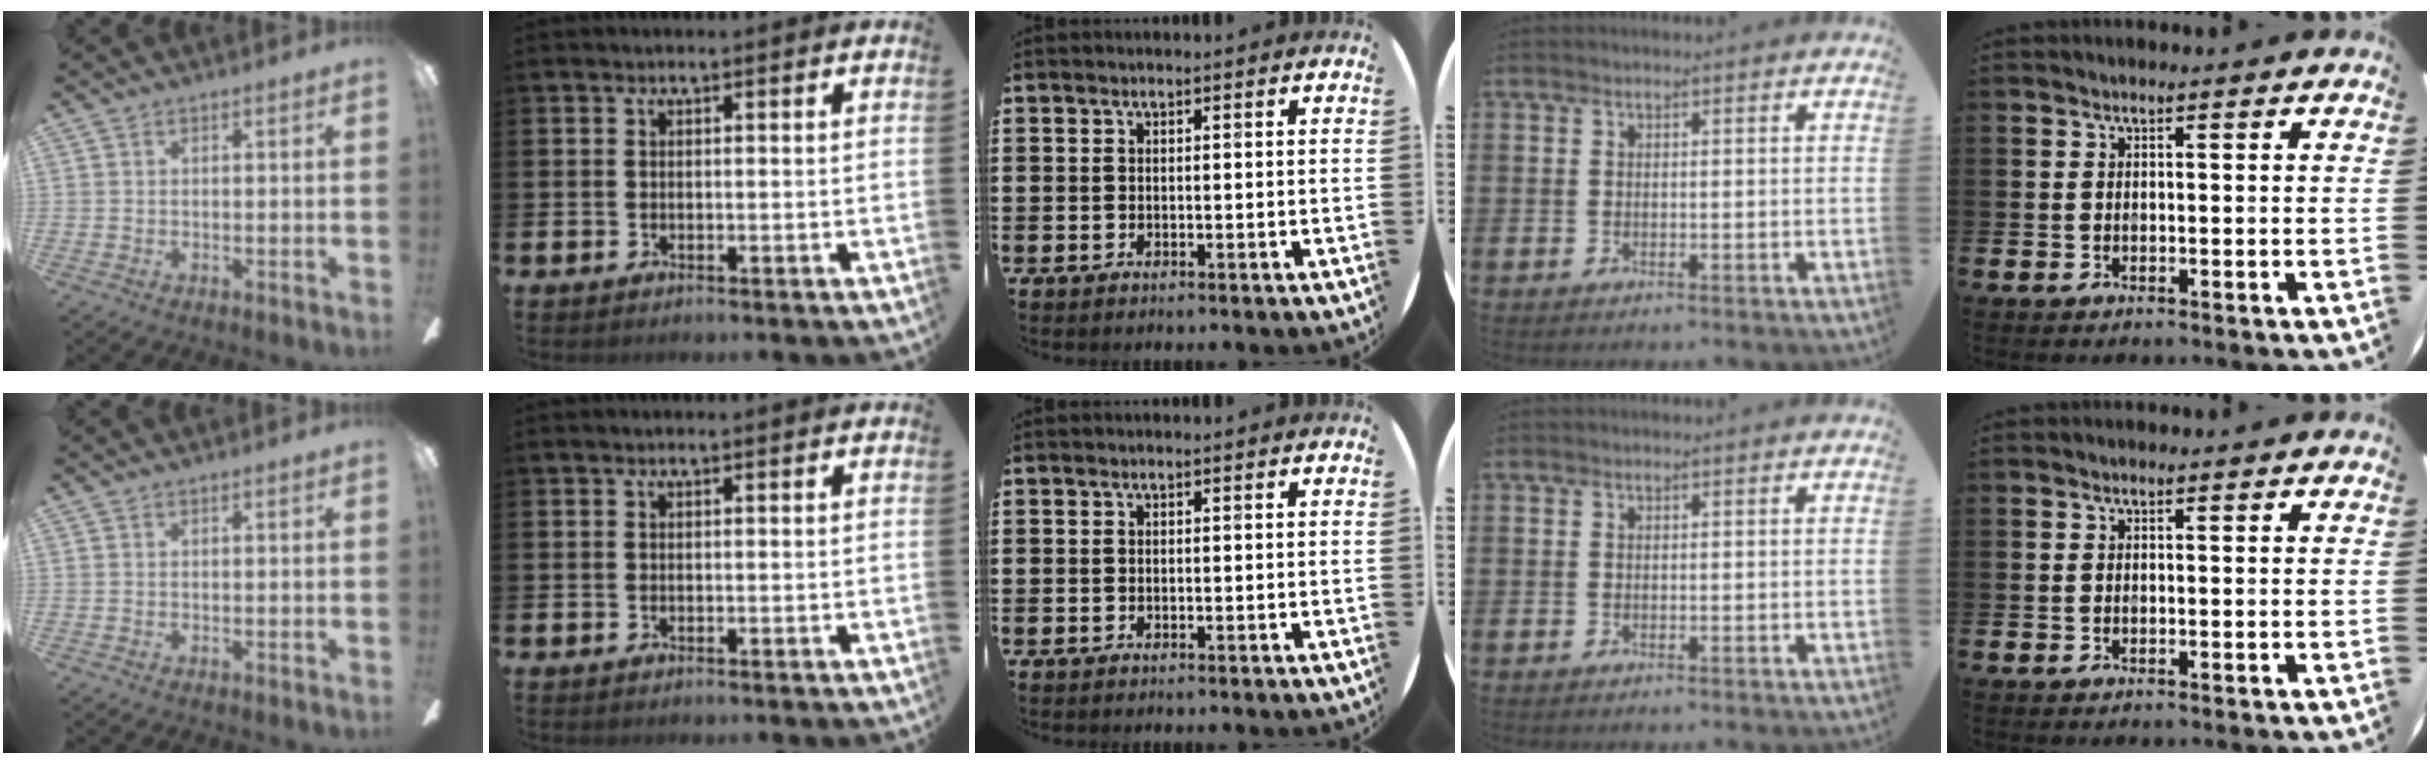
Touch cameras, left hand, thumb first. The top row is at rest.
{}